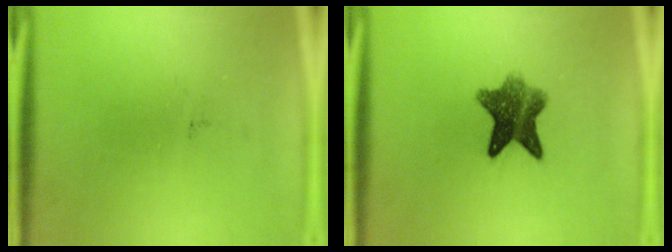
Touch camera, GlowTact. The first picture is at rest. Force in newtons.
{"total": 8.0}